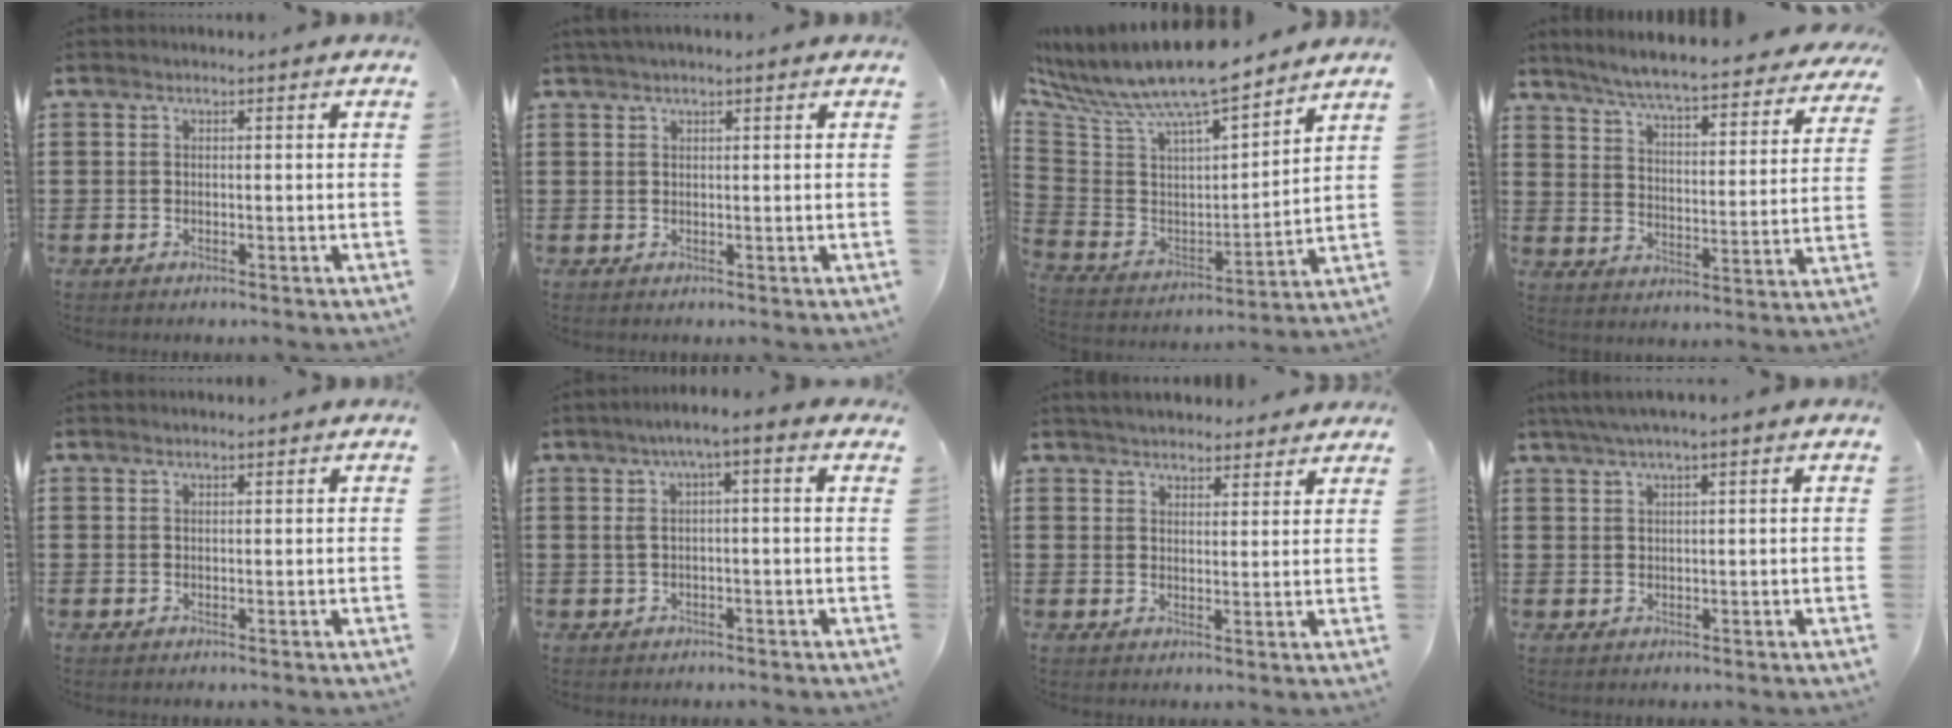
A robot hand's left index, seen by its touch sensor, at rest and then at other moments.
{"total": 1.1, "force": [0.8, 0.2, 0.7], "torque": [-0.014, 0.003, 0.014]}
{"total": 9.4, "force": [8.4, 1.5, 4.0], "torque": [-0.117, -0.066, 0.142]}
{"total": 5.9, "force": [5.5, -0.5, 2.1], "torque": [-0.065, -0.042, 0.091]}
{"total": 0.7, "force": [0.6, 0.1, 0.2], "torque": [-0.005, 0.000, 0.013]}
{"total": 3.3, "force": [0.0, 0.2, 3.3], "torque": [-0.061, 0.004, -0.003]}
{"total": 3.6, "force": [3.6, 0.5, 0.4], "torque": [-0.017, -0.008, 0.066]}
{"total": 2.6, "force": [1.6, 0.0, 2.0], "torque": [-0.040, 0.003, 0.030]}